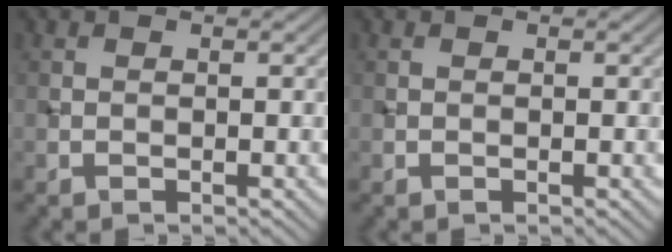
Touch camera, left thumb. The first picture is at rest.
{"total": 0.0}